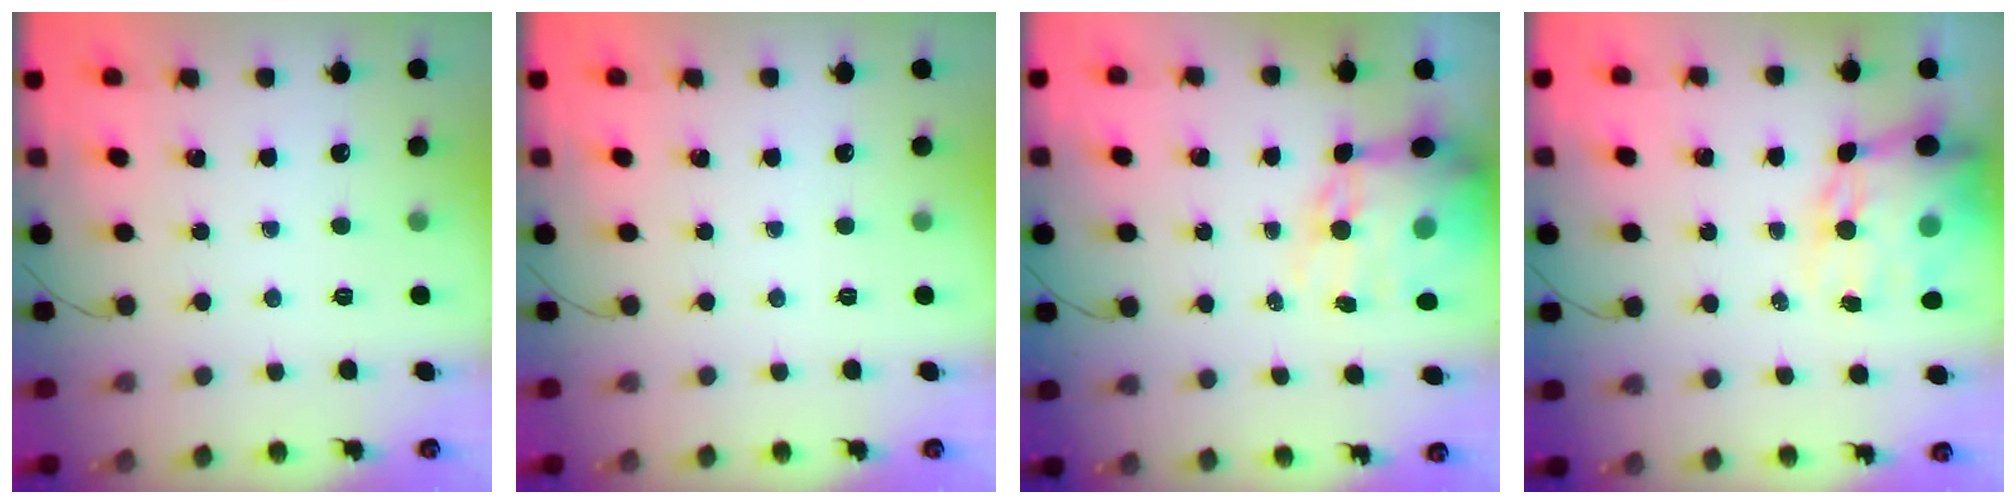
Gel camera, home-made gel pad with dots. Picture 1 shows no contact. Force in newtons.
{"total": 0.0}
{"total": 14.4, "press": 14.0, "slide": 3.4}
{"total": 14.6, "press": 14.1, "slide": 3.6}